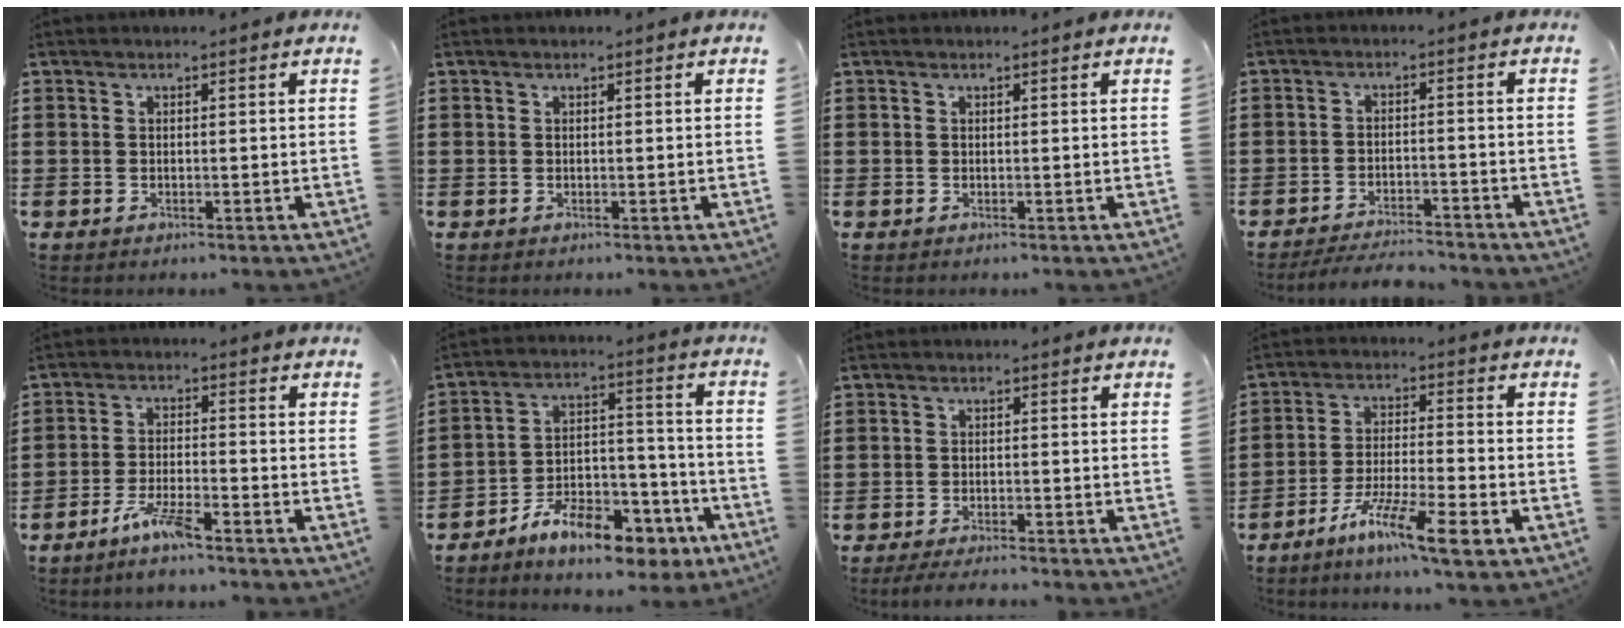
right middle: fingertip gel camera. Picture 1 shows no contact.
{"total": 0.0}
{"total": 0.0}
{"total": 4.0, "force": [-3.9, 0.2, 0.7], "torque": [-0.013, 0.002, -0.079]}
{"total": 5.1, "force": [-3.8, 0.7, 3.4], "torque": [-0.076, -0.002, -0.072]}
{"total": 10.7, "force": [-8.4, 4.2, 4.9], "torque": [-0.075, 0.044, -0.153]}
{"total": 2.1, "force": [-2.1, -0.1, 0.5], "torque": [-0.009, 0.000, -0.041]}
{"total": 9.3, "force": [-6.5, 1.2, 6.6], "torque": [-0.121, 0.001, -0.121]}